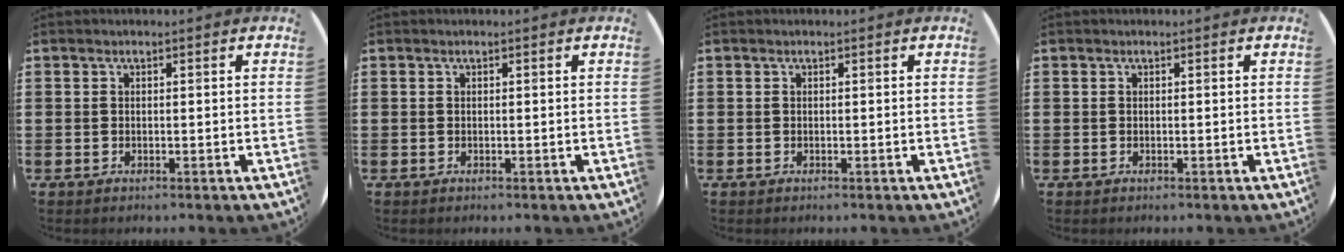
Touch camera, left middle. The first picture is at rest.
{"total": 0.0}
{"total": 0.0}
{"total": 0.0}